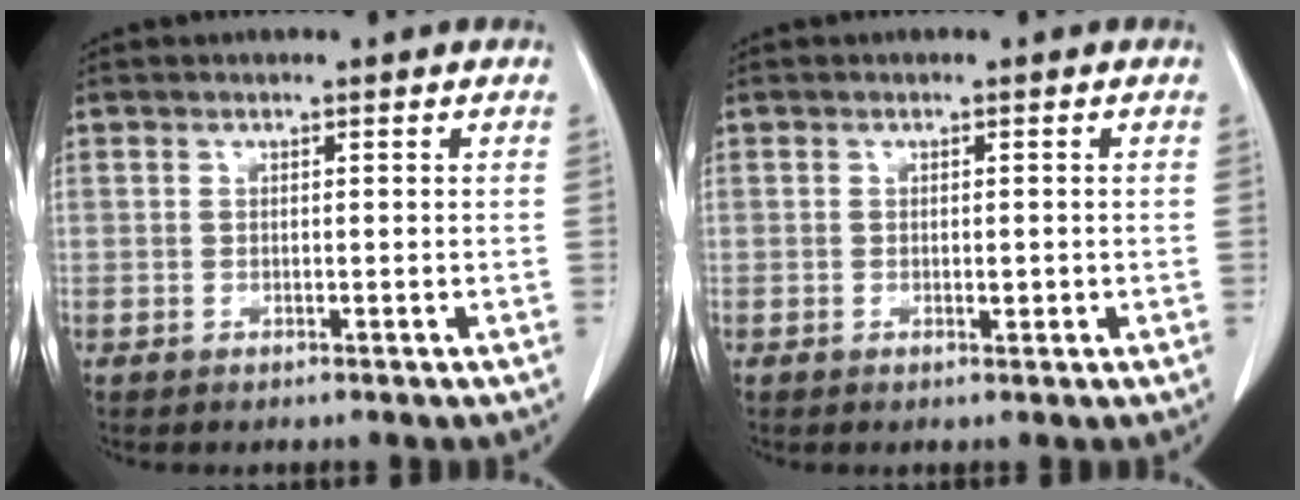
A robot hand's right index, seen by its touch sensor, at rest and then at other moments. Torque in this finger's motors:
{"motor_torque": [-0.14, 0.12, -0.01, 0.00]}